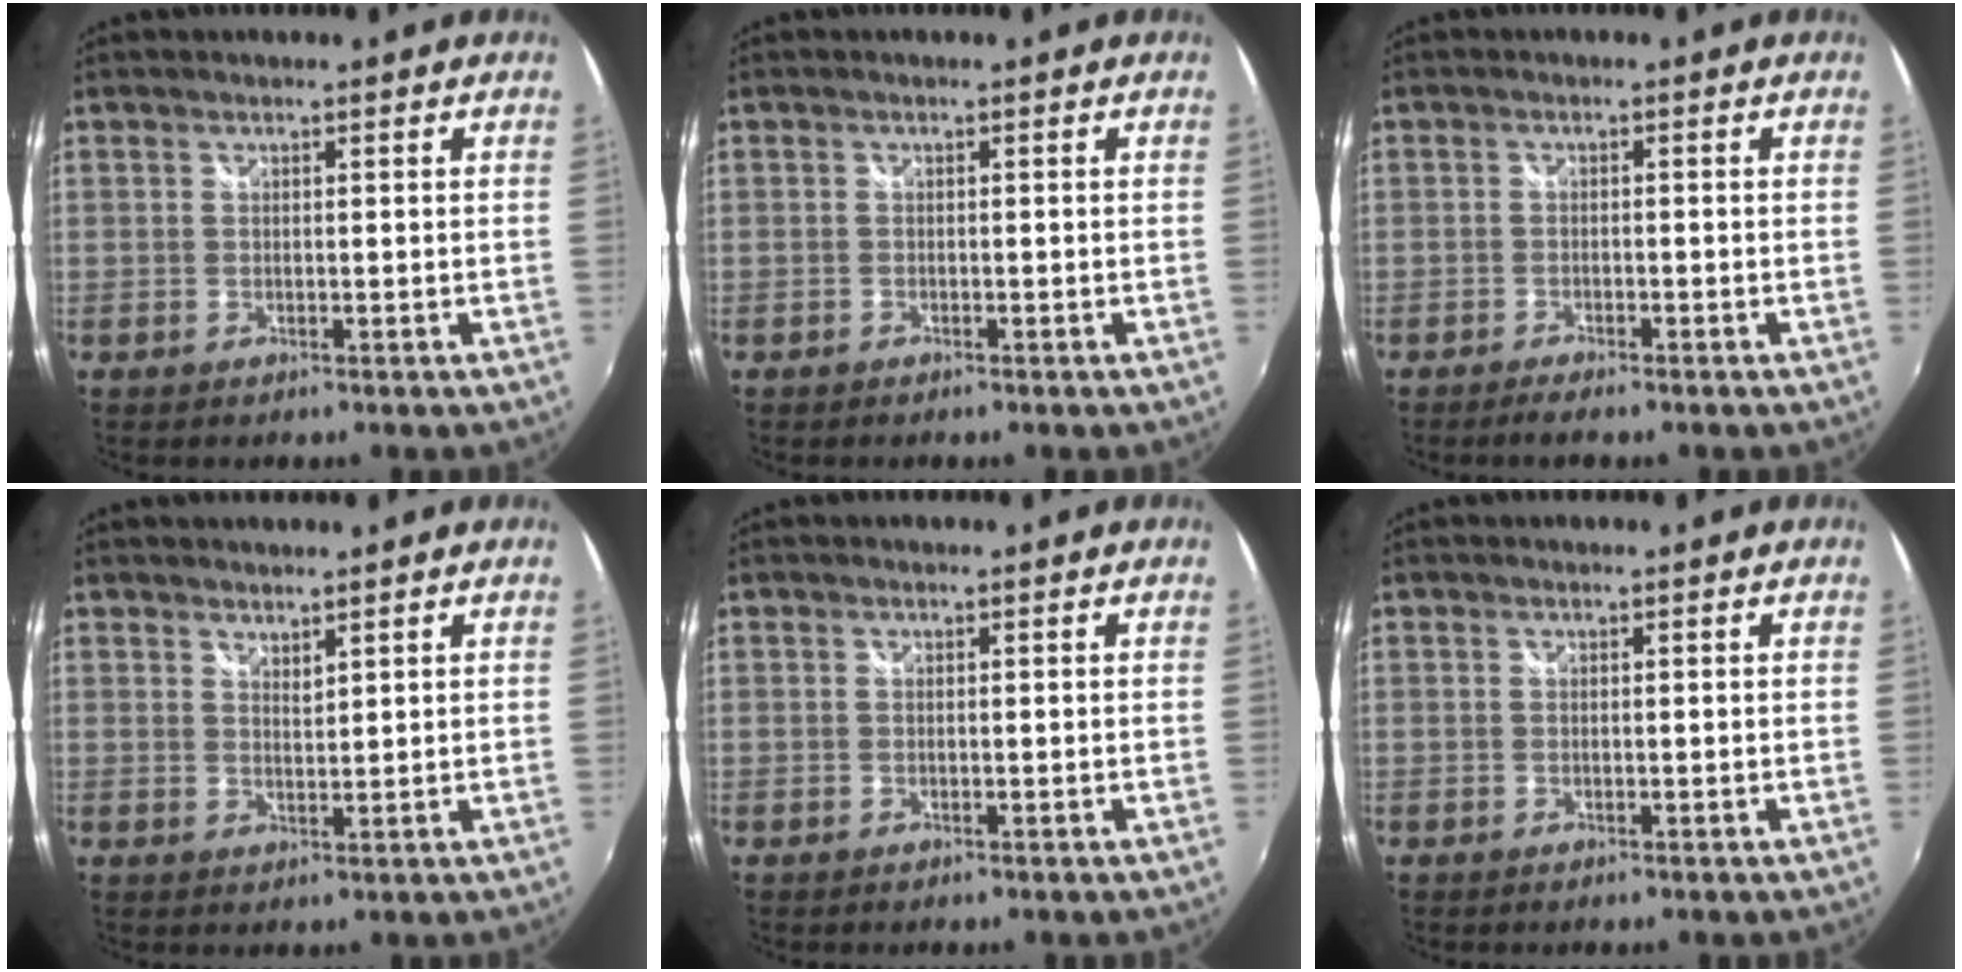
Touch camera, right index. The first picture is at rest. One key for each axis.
{"total": 0.9, "fx": -0.7, "fy": 0.4, "fz": 0.3, "tx": -0.011, "ty": -0.002, "tz": -0.013}
{"total": 2.6, "fx": -2.2, "fy": 0.5, "fz": 1.3, "tx": -0.036, "ty": -0.007, "tz": -0.043}
{"total": 1.9, "fx": 1.8, "fy": 0.3, "fz": 0.6, "tx": -0.008, "ty": 0.001, "tz": 0.030}
{"total": 0.0}
{"total": 0.0}